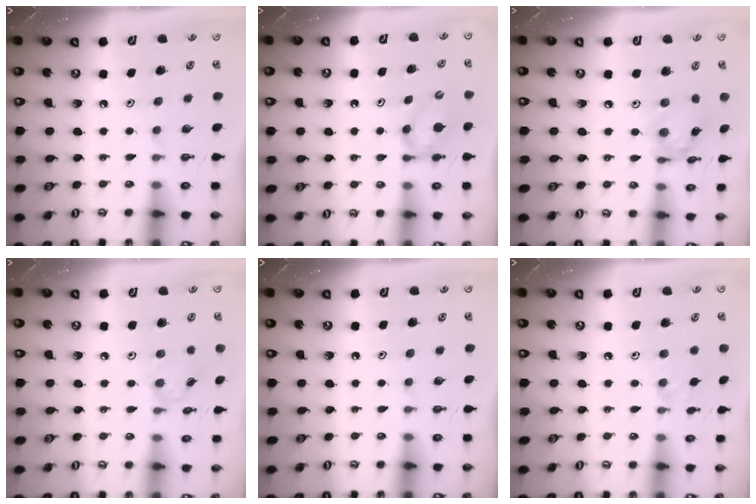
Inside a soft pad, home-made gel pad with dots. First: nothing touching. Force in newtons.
{"total": 4.7, "press": 4.7, "slide": 0.6}
{"total": 7.1, "press": 7.1, "slide": 0.4}
{"total": 4.0, "press": 3.9, "slide": 0.5}
{"total": 0.0}
{"total": 2.6, "press": 2.6, "slide": 0.5}